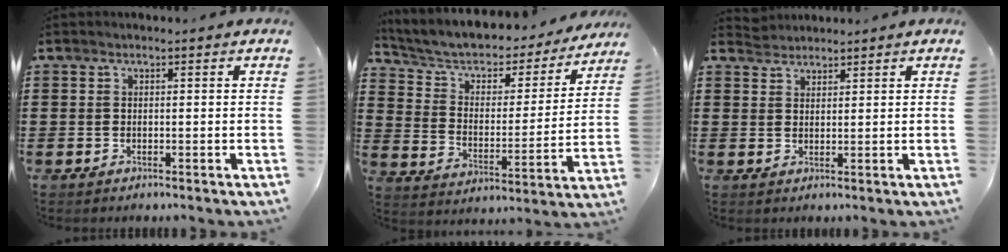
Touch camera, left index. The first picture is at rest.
{"total": 4.6, "force": [3.4, 2.7, 1.7], "torque": [-0.057, -0.027, 0.049]}
{"total": 2.0, "force": [1.9, 0.4, -0.3], "torque": [-0.001, 0.004, 0.039]}